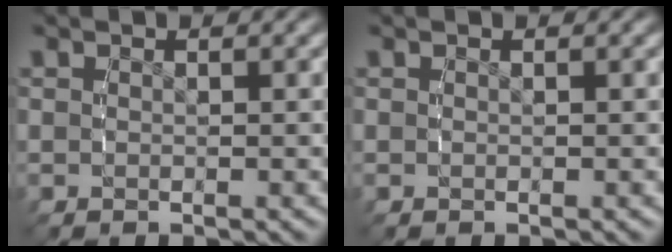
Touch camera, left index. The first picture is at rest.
{"total": 0.0}